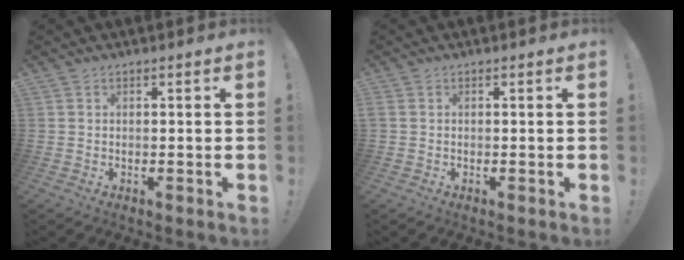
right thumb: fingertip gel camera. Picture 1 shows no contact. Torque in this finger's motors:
{"motor_torque": [1.21, 1.08, 1.06, -0.16, 0.42]}